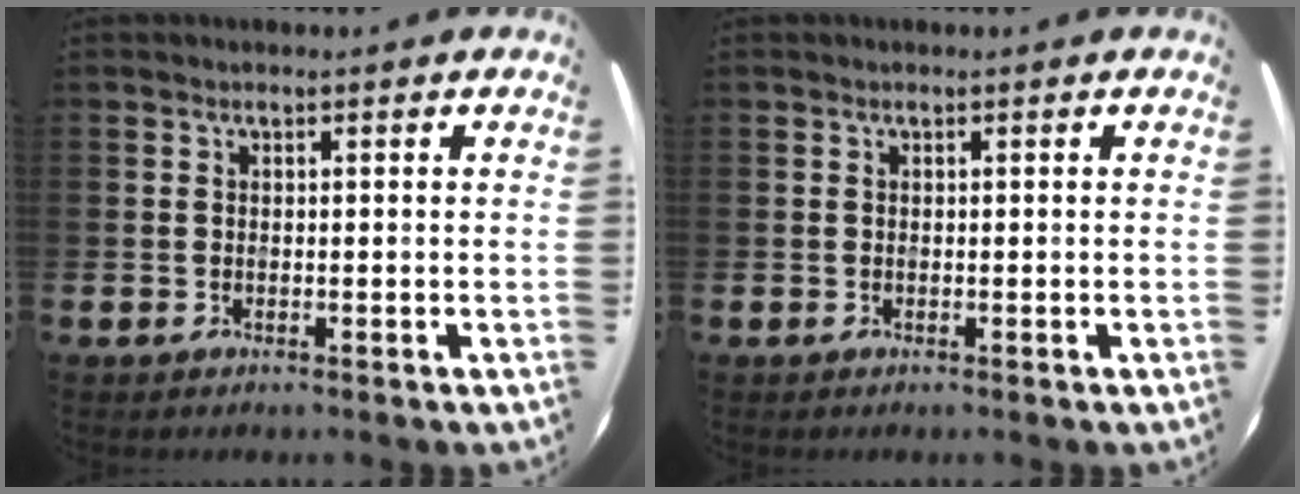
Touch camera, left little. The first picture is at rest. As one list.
[{"total": 0.0}]